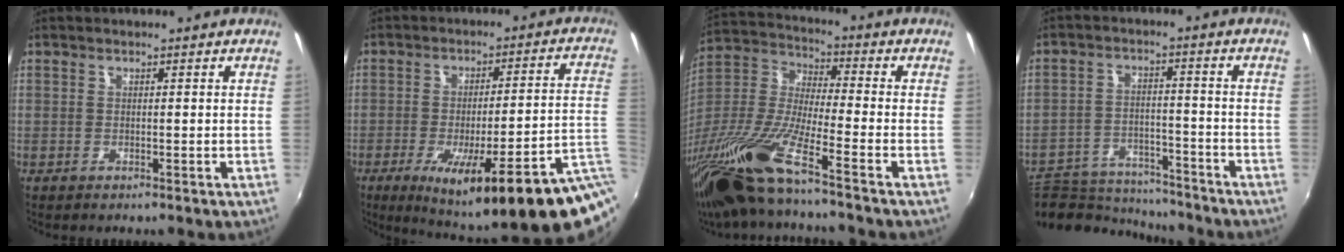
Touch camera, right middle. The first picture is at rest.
{"total": 22.4, "force": [-10.0, 1.9, 20.0], "torque": [-0.276, -0.046, -0.133]}
{"total": 18.0, "force": [-13.3, 0.1, 12.1], "torque": [-0.249, -0.038, -0.266]}
{"total": 13.1, "force": [-11.9, 4.6, 3.1], "torque": [-0.084, 0.009, -0.182]}